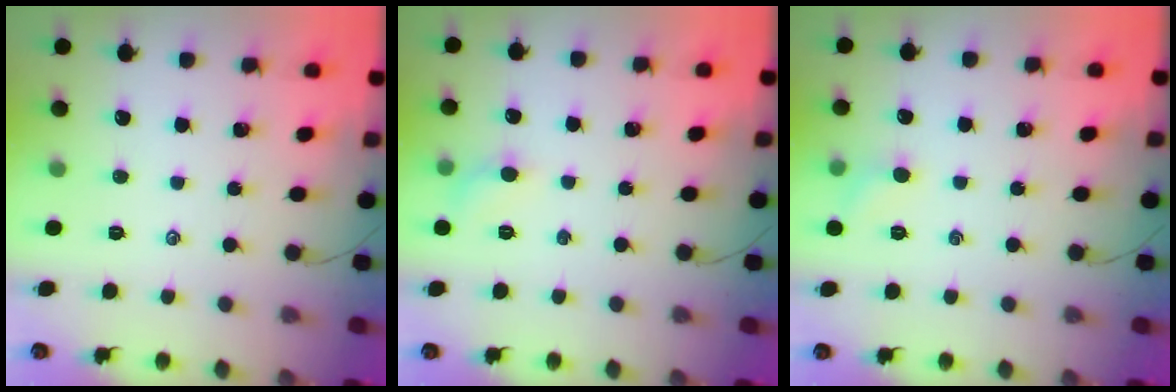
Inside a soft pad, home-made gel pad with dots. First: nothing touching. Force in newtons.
{"total": 4.7, "press": 4.5, "slide": 1.3}
{"total": 4.5, "press": 4.3, "slide": 1.5}